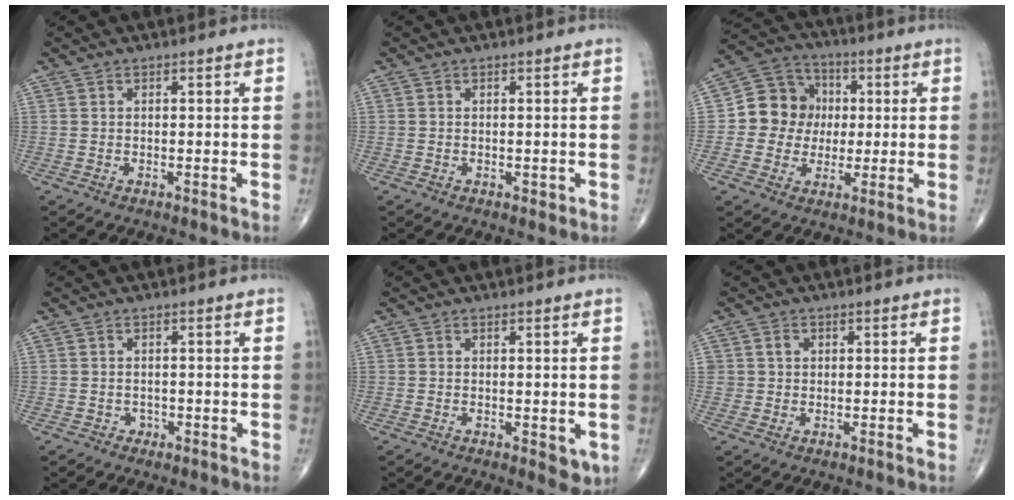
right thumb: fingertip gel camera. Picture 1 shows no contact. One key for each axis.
{"total": 0.6, "fx": -0.1, "fy": 0.4, "fz": 0.4, "tx": -0.003, "ty": 0.000, "tz": -0.001}
{"total": 11.1, "fx": 0.4, "fy": 10.2, "fz": 4.4, "tx": -0.035, "ty": 0.023, "tz": 0.000}
{"total": 1.2, "fx": -0.6, "fy": 1.0, "fz": 0.2, "tx": 0.003, "ty": 0.004, "tz": -0.010}
{"total": 3.2, "fx": -0.5, "fy": 1.5, "fz": 2.8, "tx": -0.024, "ty": -0.007, "tz": -0.004}
{"total": 1.7, "fx": 0.3, "fy": 1.6, "fz": 0.5, "tx": 0.001, "ty": 0.001, "tz": 0.004}